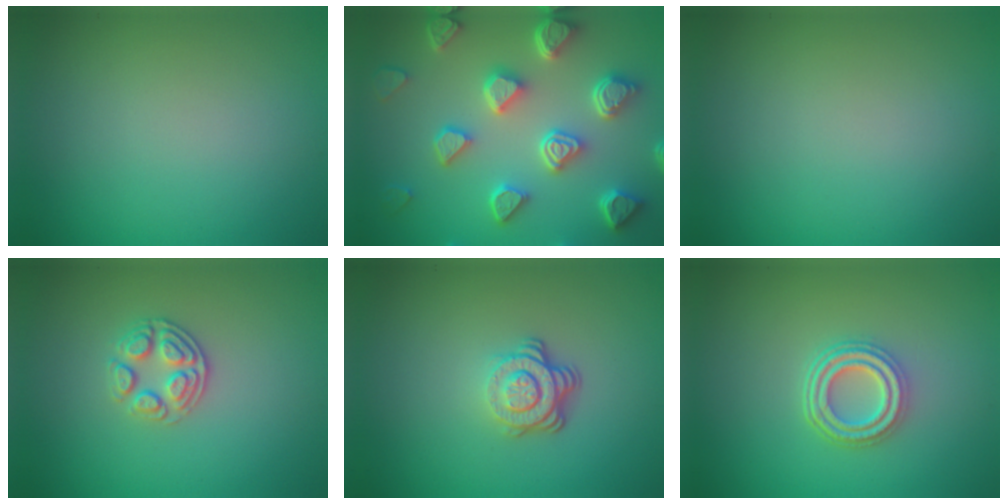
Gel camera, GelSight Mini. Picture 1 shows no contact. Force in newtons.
{"total": 7.1, "press": 5.7, "slide": 4.2}
{"total": 0.0}
{"total": 2.7, "press": 2.5, "slide": 0.9}
{"total": 3.9, "press": 2.7, "slide": 2.9}
{"total": 4.2, "press": 3.3, "slide": 2.7}